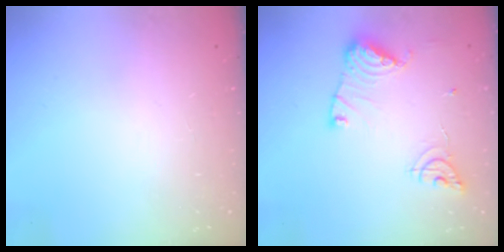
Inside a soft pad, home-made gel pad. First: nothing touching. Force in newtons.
{"total": 13.4, "press": 13.3, "slide": 1.4}